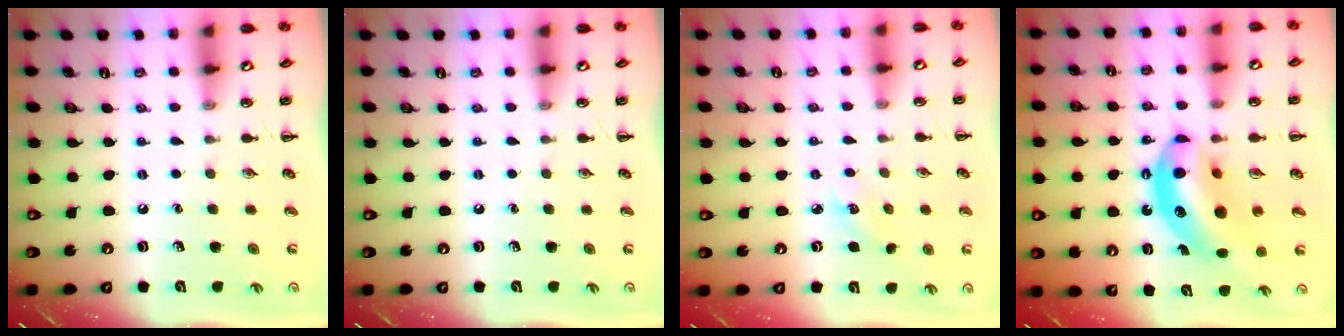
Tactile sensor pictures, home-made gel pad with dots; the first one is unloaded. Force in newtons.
{"total": 0.0}
{"total": 3.5, "press": 3.4, "slide": 1.0}
{"total": 12.3, "press": 12.0, "slide": 2.8}